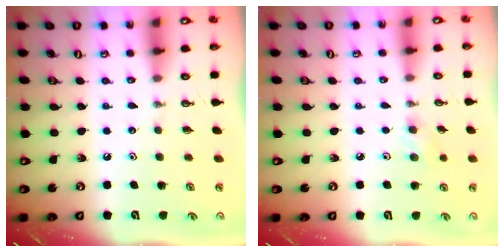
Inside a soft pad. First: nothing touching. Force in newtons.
{"total": 6.2, "press": 4.8, "slide": 3.9}